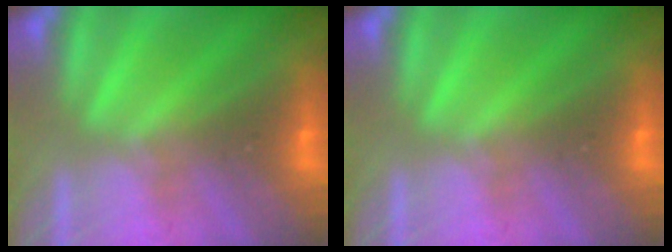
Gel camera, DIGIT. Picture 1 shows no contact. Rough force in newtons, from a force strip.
{"total": 0.0}